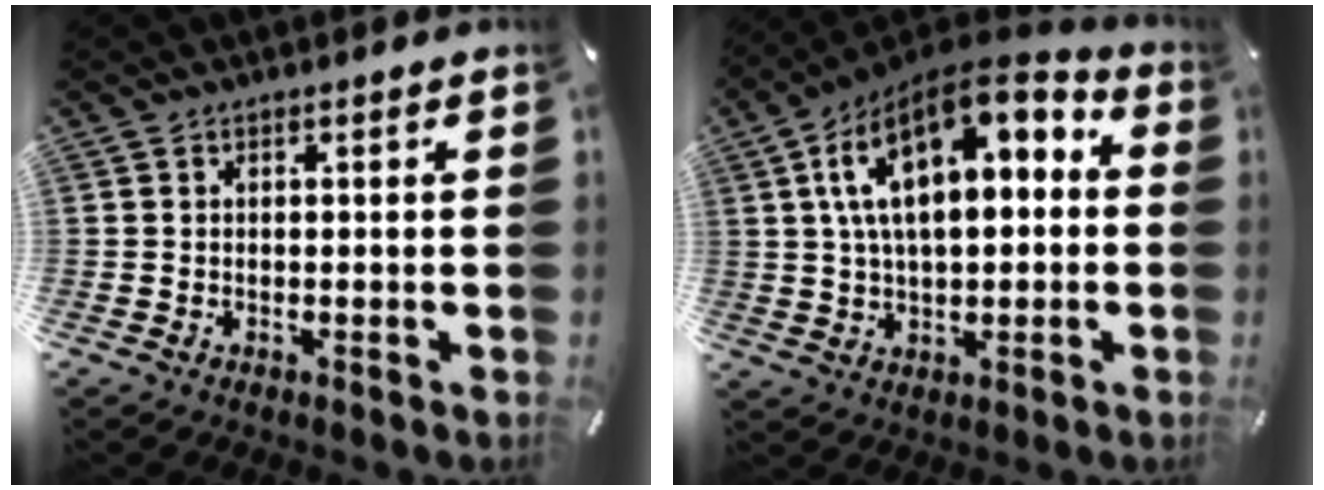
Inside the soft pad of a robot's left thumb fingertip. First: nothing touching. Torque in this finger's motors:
{"motor_torque": [1.65, 3.36, 2.77, 0.00, 0.36]}